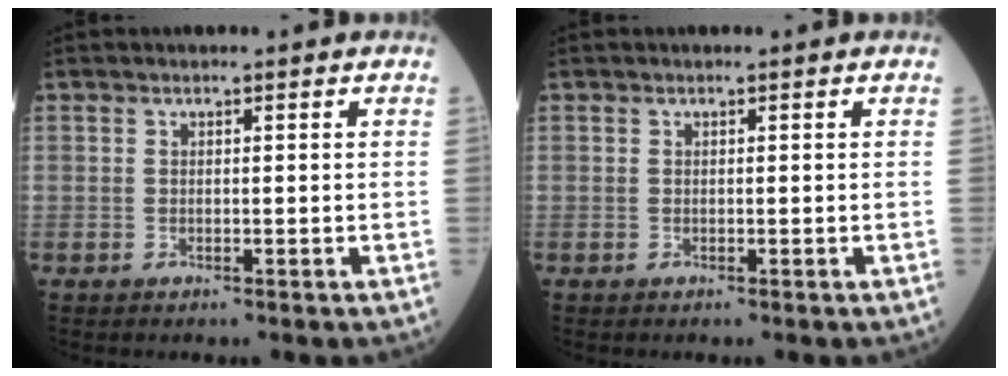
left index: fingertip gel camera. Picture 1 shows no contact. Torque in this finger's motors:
{"motor_torque": [0.04, 0.04, 0.01, 0.01]}